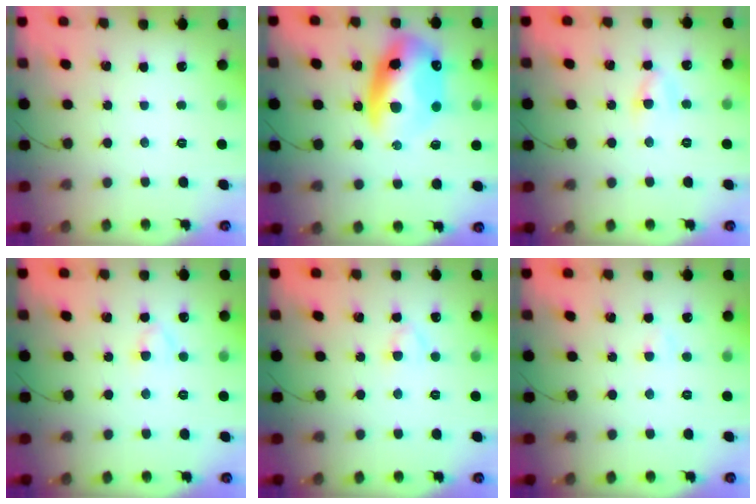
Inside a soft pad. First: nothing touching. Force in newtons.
{"total": 16.0, "press": 15.6, "slide": 3.5}
{"total": 4.8, "press": 4.7, "slide": 1.2}
{"total": 2.4, "press": 2.1, "slide": 1.1}
{"total": 2.4, "press": 2.1, "slide": 1.1}
{"total": 1.9, "press": 1.7, "slide": 0.9}